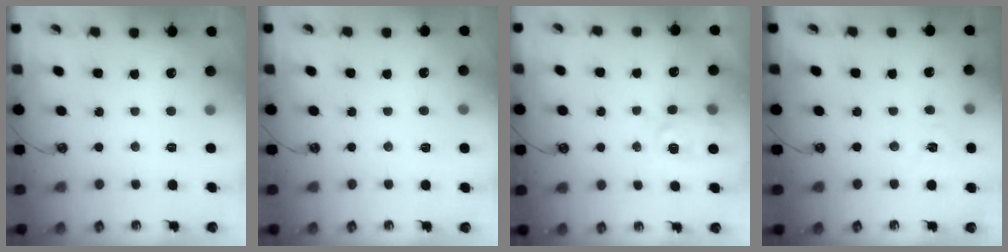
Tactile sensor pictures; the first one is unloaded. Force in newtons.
{"total": 3.2, "press": 3.2, "slide": 0.5}
{"total": 4.4, "press": 4.4, "slide": 0.4}
{"total": 5.5, "press": 5.5, "slide": 0.6}